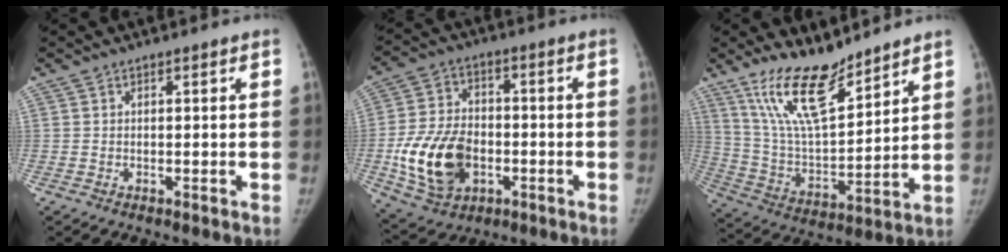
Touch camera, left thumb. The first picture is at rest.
{"total": 15.7, "force": [-3.9, 10.8, 10.7], "torque": [-0.182, 0.011, -0.063]}
{"total": 16.1, "force": [12.1, 5.0, 9.4], "torque": [-0.144, -0.072, 0.237]}